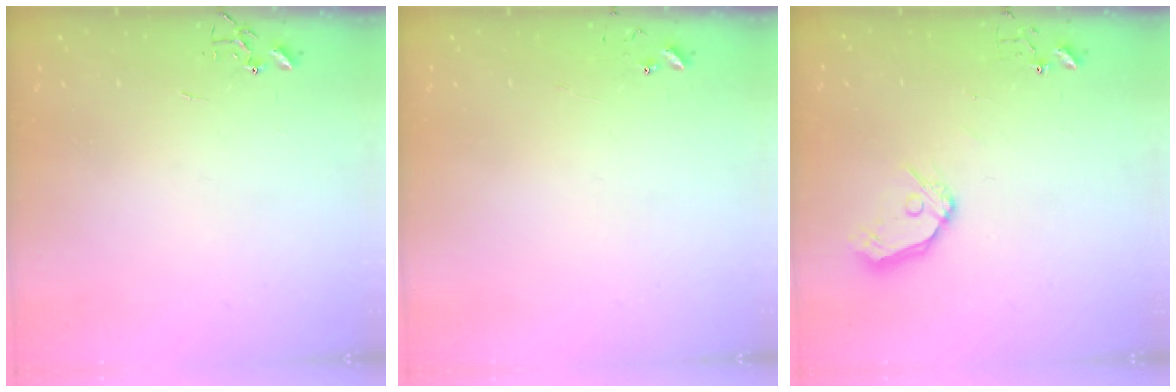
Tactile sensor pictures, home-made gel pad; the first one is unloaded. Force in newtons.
{"total": 4.7, "press": 4.7, "slide": 0.5}
{"total": 9.9, "press": 9.8, "slide": 1.3}